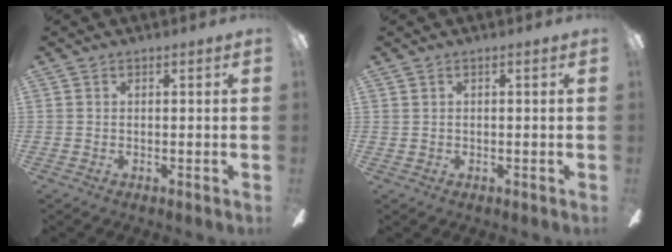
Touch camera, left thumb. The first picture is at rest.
{"total": 0.5, "force": [0.0, 0.5, -0.2], "torque": [0.003, 0.005, -0.002]}